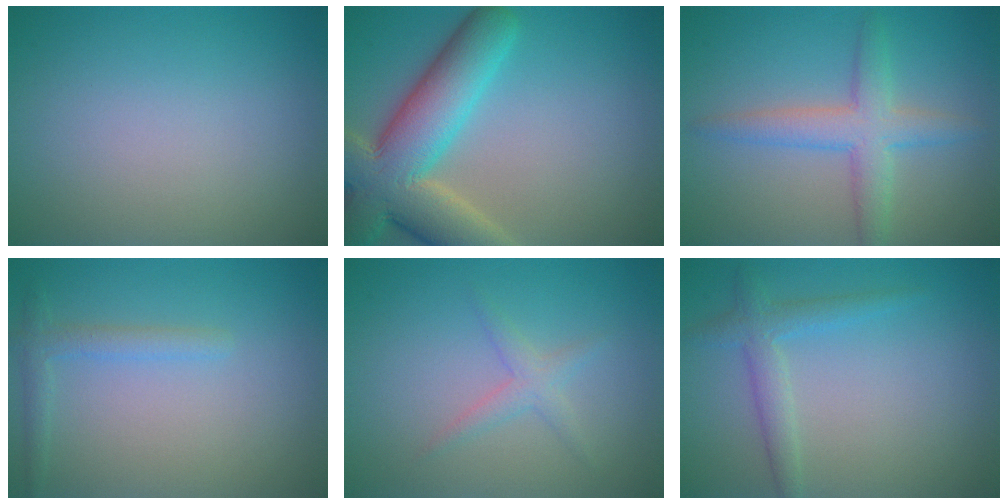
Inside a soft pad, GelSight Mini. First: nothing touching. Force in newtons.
{"total": 10.5, "press": 10.5, "slide": 0.7}
{"total": 4.0, "press": 4.0, "slide": 0.1}
{"total": 1.7, "press": 1.7, "slide": 0.1}
{"total": 1.6, "press": 1.6, "slide": 0.1}
{"total": 2.3, "press": 2.3, "slide": 0.0}